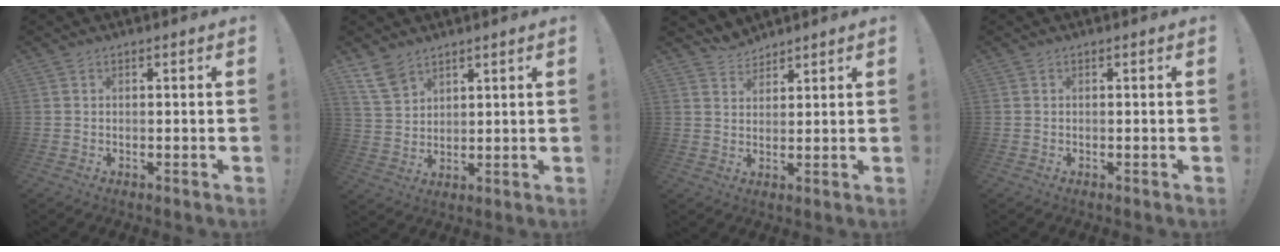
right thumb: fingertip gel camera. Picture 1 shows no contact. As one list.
[{"total": 8.7, "force": [6.5, 4.9, 3.2], "torque": [-0.061, -0.032, 0.130]}, {"total": 4.8, "force": [4.4, 1.8, 0.6], "torque": [-0.011, -0.029, 0.084]}, {"total": 0.0}]